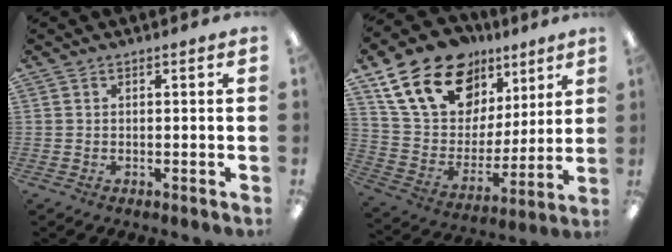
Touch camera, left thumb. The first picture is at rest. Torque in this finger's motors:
{"motor_torque": [1.50, 1.52, 1.38, -1.39, 0.17]}